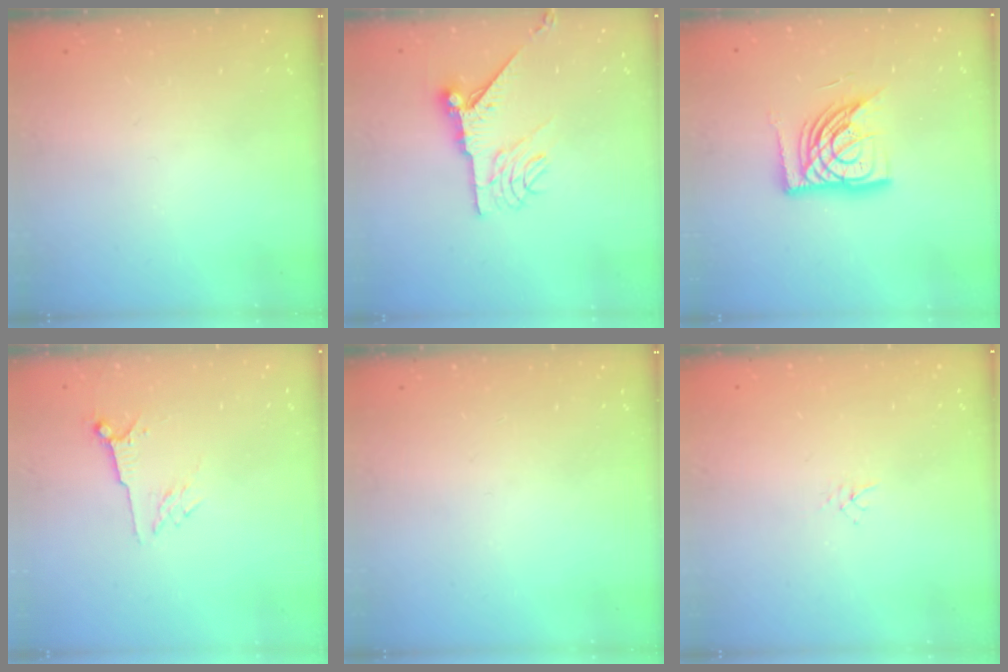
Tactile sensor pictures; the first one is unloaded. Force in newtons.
{"total": 10.5, "press": 10.5, "slide": 0.4}
{"total": 15.7, "press": 15.5, "slide": 2.2}
{"total": 4.1, "press": 4.0, "slide": 0.5}
{"total": 0.0}
{"total": 1.9, "press": 1.9, "slide": 0.3}